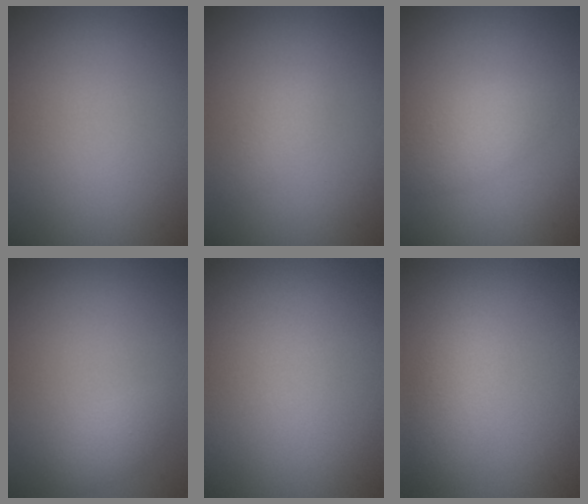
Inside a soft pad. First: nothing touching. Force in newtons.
{"total": 1.3, "press": 1.3, "slide": 0.1}
{"total": 2.7, "press": 2.7, "slide": 0.1}
{"total": 1.2, "press": 1.2, "slide": 0.1}
{"total": 0.0}
{"total": 2.9, "press": 2.9, "slide": 0.1}